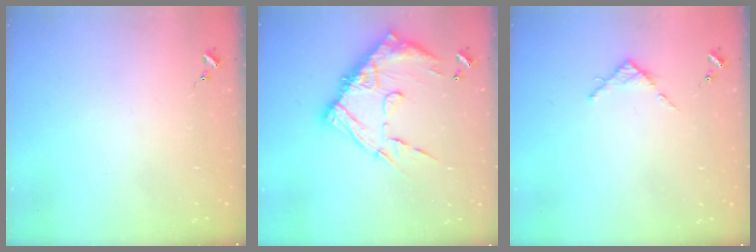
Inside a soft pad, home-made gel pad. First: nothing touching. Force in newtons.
{"total": 19.1, "press": 19.0, "slide": 1.7}
{"total": 3.7, "press": 3.7, "slide": 0.5}